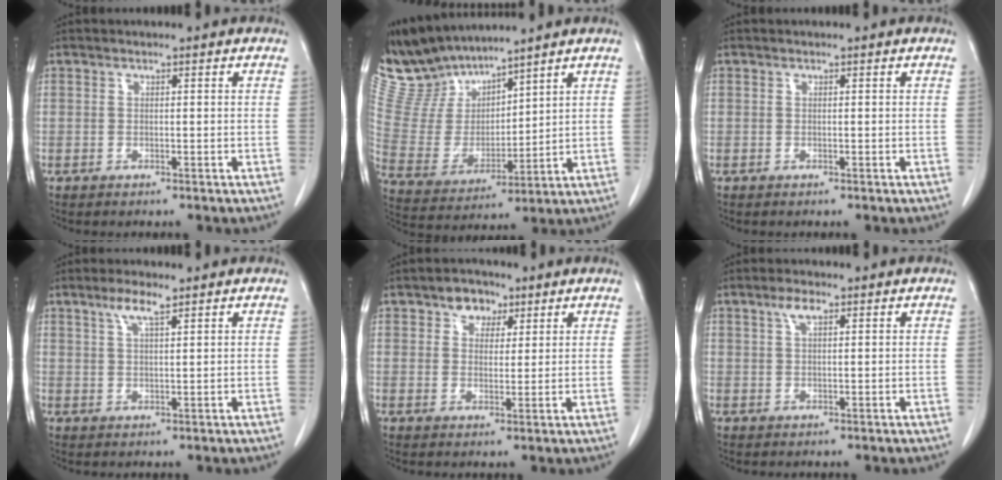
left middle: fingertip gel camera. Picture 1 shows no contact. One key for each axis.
{"total": 11.1, "fx": 10.7, "fy": 2.3, "fz": 1.4, "tx": -0.055, "ty": 0.004, "tz": 0.239}
{"total": 0.0}
{"total": 3.5, "fx": 2.3, "fy": 0.4, "fz": 2.6, "tx": -0.054, "ty": 0.004, "tz": 0.045}
{"total": 4.1, "fx": 2.3, "fy": 2.9, "fz": 1.7, "tx": -0.024, "ty": 0.011, "tz": 0.038}
{"total": 2.4, "fx": 1.3, "fy": 0.8, "fz": 1.9, "tx": -0.042, "ty": 0.007, "tz": 0.027}